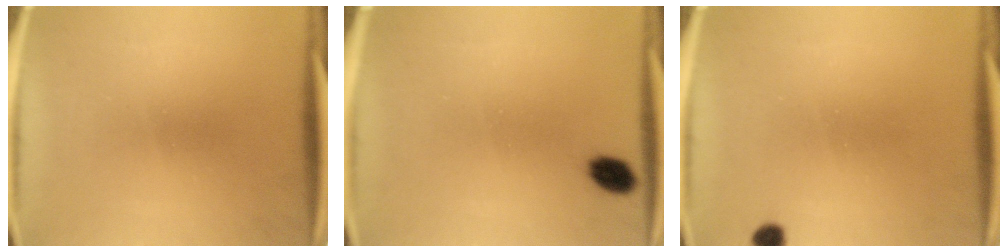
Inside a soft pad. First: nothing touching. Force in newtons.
{"total": 3.3}
{"total": 1.8}